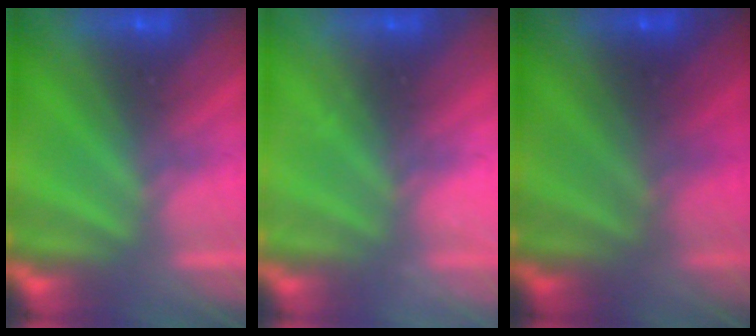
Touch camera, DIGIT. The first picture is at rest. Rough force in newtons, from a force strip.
{"total": 2.3}
{"total": 1.9}